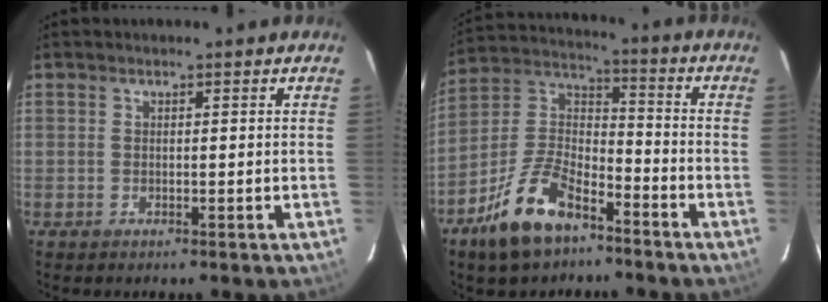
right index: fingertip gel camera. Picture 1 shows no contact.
{"total": 14.6, "force": [-9.2, 6.8, 9.1], "torque": [-0.196, 0.013, -0.169]}